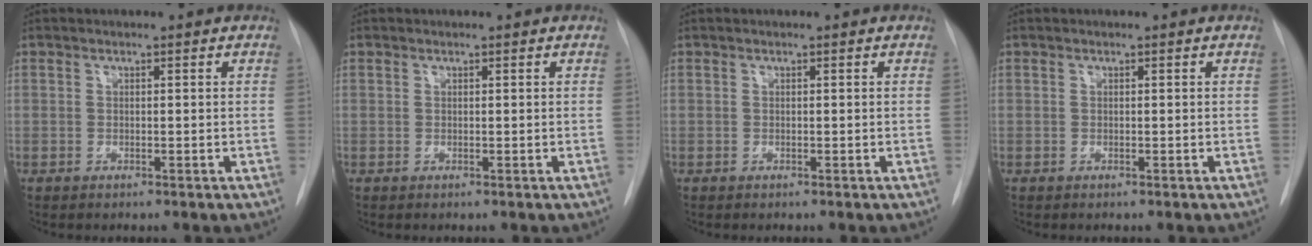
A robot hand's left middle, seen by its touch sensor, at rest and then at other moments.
{"total": 0.7, "force": [-0.1, -0.3, -0.6], "torque": [0.018, -0.003, -0.004]}
{"total": 0.0}
{"total": 0.0}